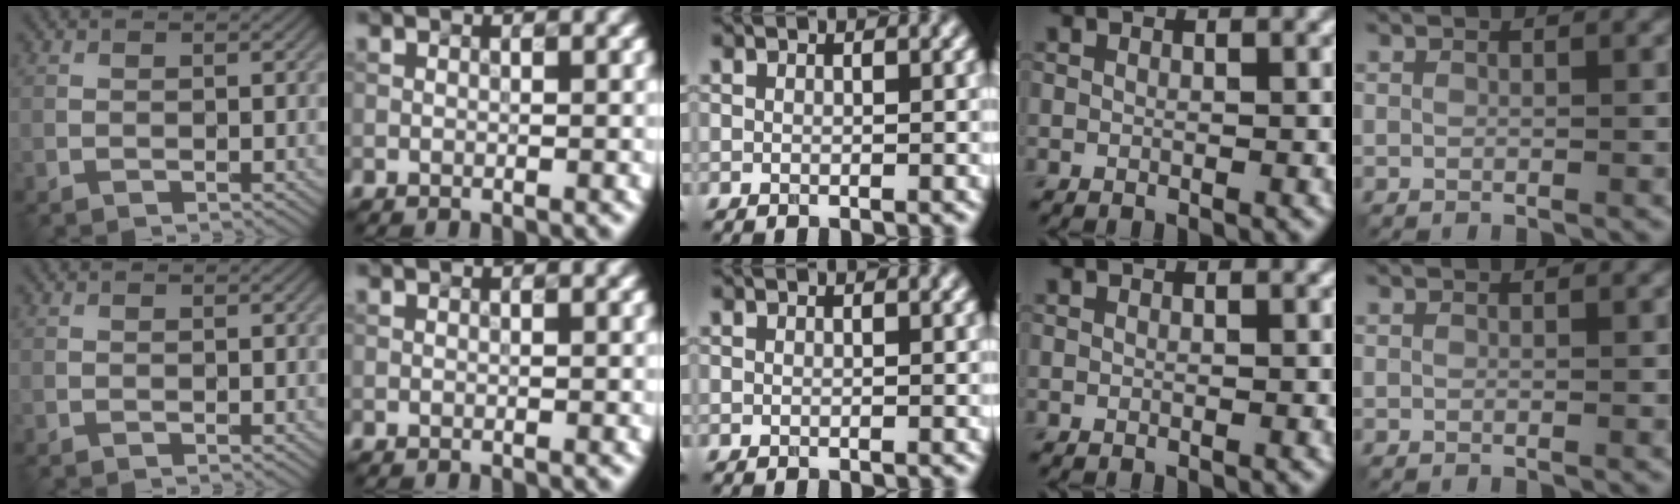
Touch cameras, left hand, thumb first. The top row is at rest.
{}